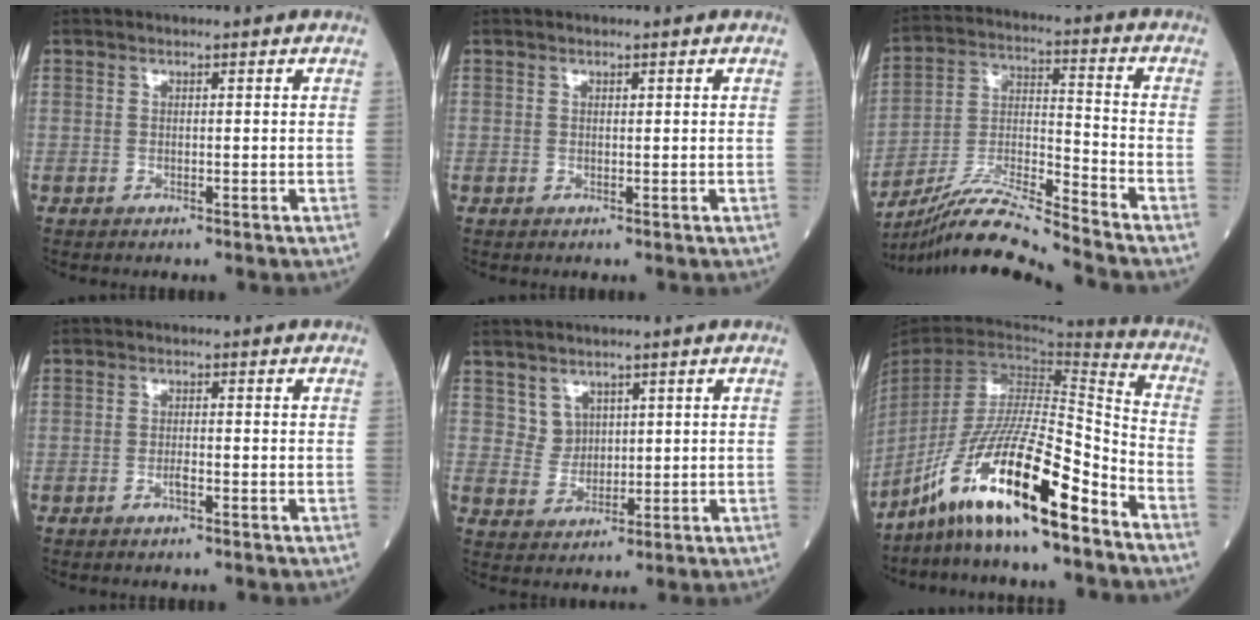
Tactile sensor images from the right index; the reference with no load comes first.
{"total": 0.0}
{"total": 12.1, "force": [-11.2, -2.3, 3.9], "torque": [-0.079, -0.002, -0.212]}
{"total": 1.4, "force": [-0.9, 0.2, 1.0], "torque": [-0.018, 0.000, -0.016]}
{"total": 3.2, "force": [1.7, 2.7, 0.3], "torque": [-0.007, 0.006, 0.038]}
{"total": 17.9, "force": [-12.4, 1.1, 12.8], "torque": [-0.253, -0.016, -0.230]}